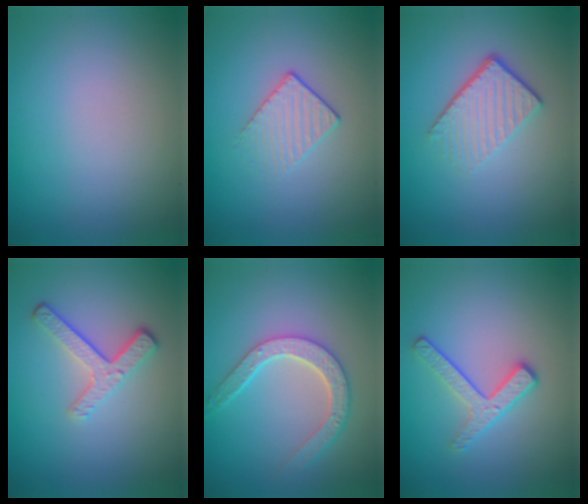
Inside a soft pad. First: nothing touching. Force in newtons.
{"total": 1.6, "press": 1.1, "slide": 1.1}
{"total": 4.1, "press": 2.8, "slide": 3.0}
{"total": 3.2, "press": 2.4, "slide": 2.0}
{"total": 4.4, "press": 3.5, "slide": 2.7}
{"total": 2.9, "press": 2.4, "slide": 1.6}